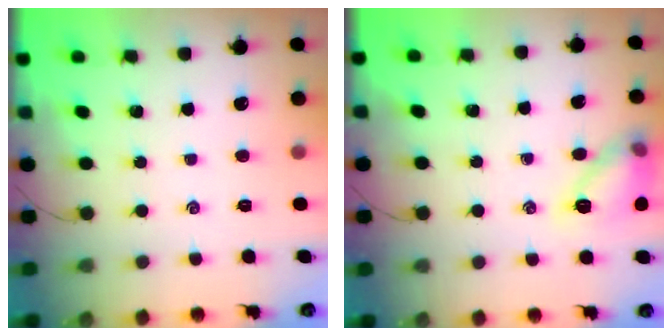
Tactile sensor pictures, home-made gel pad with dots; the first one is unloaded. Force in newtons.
{"total": 12.3, "press": 12.3, "slide": 0.3}